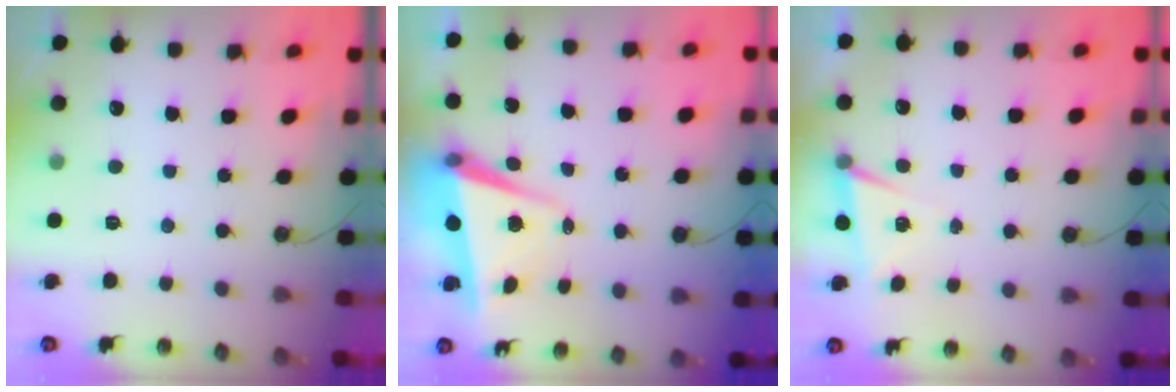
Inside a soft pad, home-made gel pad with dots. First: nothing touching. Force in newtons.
{"total": 5.6, "press": 5.6, "slide": 0.2}
{"total": 4.2, "press": 3.0, "slide": 3.0}